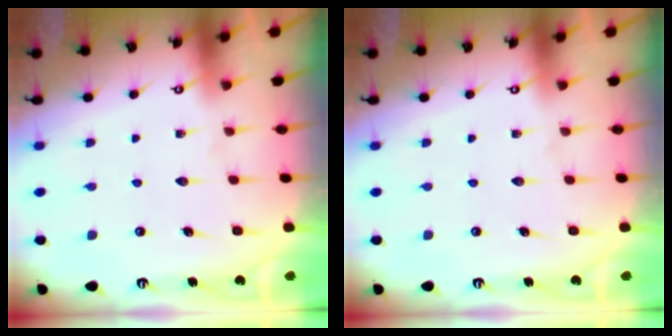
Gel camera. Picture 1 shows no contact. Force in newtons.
{"total": 0.0}